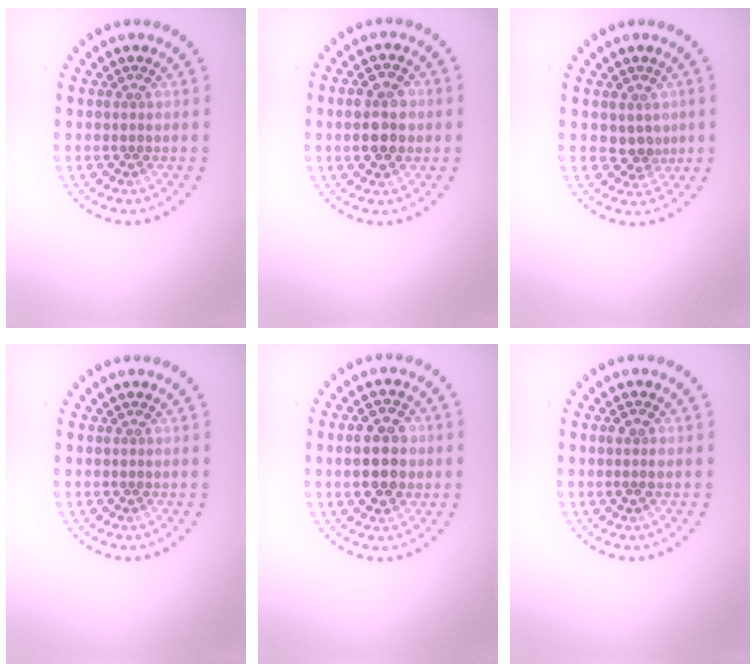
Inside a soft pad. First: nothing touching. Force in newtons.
{"total": 4.5, "press": 4.5, "slide": 0.2}
{"total": 2.0, "press": 1.6, "slide": 1.2}
{"total": 0.0}
{"total": 5.2, "press": 5.2, "slide": 0.2}
{"total": 1.2, "press": 1.1, "slide": 0.6}